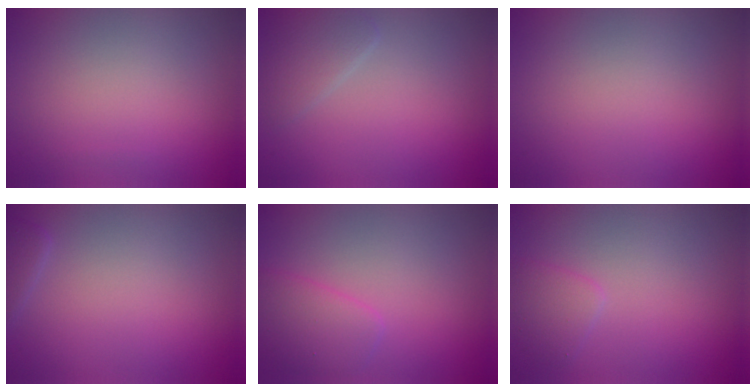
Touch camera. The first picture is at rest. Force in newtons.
{"total": 2.0, "press": 2.0, "slide": 0.1}
{"total": 0.0}
{"total": 1.2, "press": 1.2, "slide": 0.1}
{"total": 2.6, "press": 2.6, "slide": 0.1}
{"total": 1.6, "press": 1.6, "slide": 0.1}